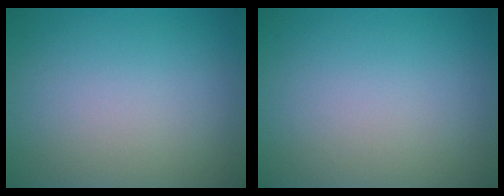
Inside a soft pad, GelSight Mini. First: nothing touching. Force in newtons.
{"total": 0.0}